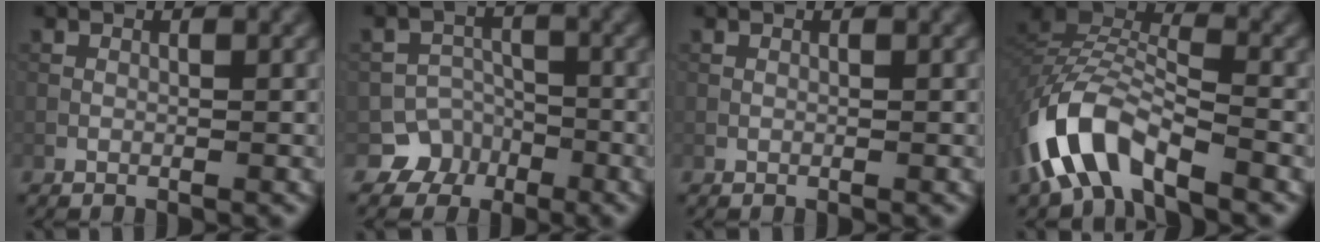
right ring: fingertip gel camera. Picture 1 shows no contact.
{"total": 4.5, "force": [-2.7, 3.6, 0.3], "torque": [0.025, 0.003, -0.047]}
{"total": 0.0}
{"total": 8.3, "force": [-5.1, 3.4, 5.6], "torque": [-0.114, 0.002, -0.108]}